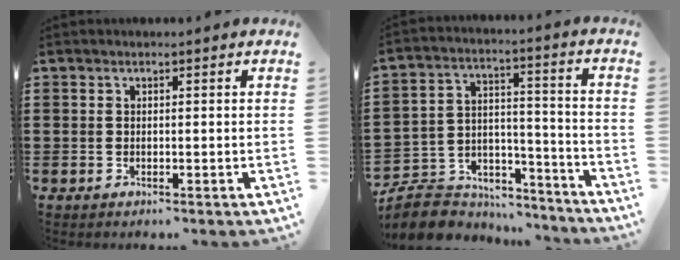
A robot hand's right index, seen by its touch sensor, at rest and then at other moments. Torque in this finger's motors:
{"motor_torque": [-1.14, 1.00, -1.05, -0.12]}